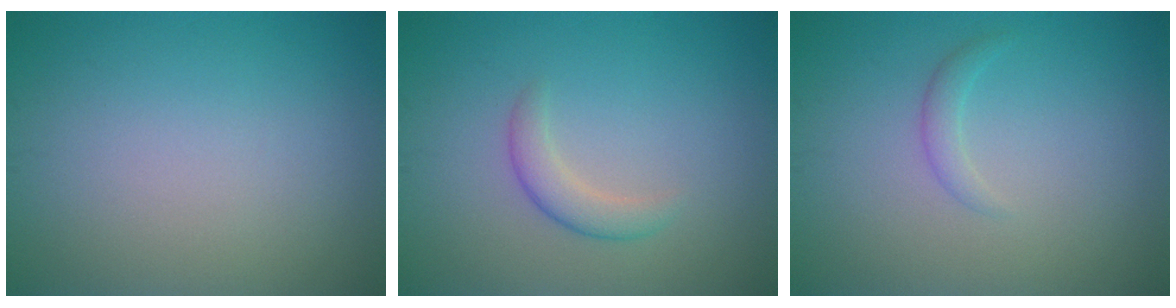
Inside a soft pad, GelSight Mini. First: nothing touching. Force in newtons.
{"total": 2.1, "press": 2.1, "slide": 0.1}
{"total": 1.2, "press": 1.1, "slide": 0.2}